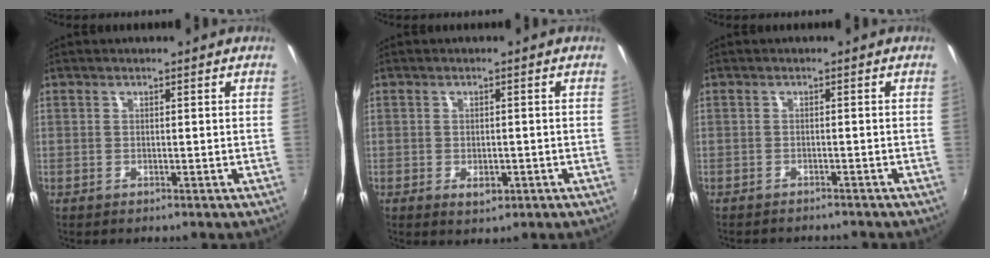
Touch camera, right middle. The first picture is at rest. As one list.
[{"total": 2.9, "force": [-1.2, 1.8, 2.0], "torque": [-0.037, -0.006, -0.014]}, {"total": 4.1, "force": [-3.8, 0.9, 1.2], "torque": [-0.034, -0.011, -0.055]}]